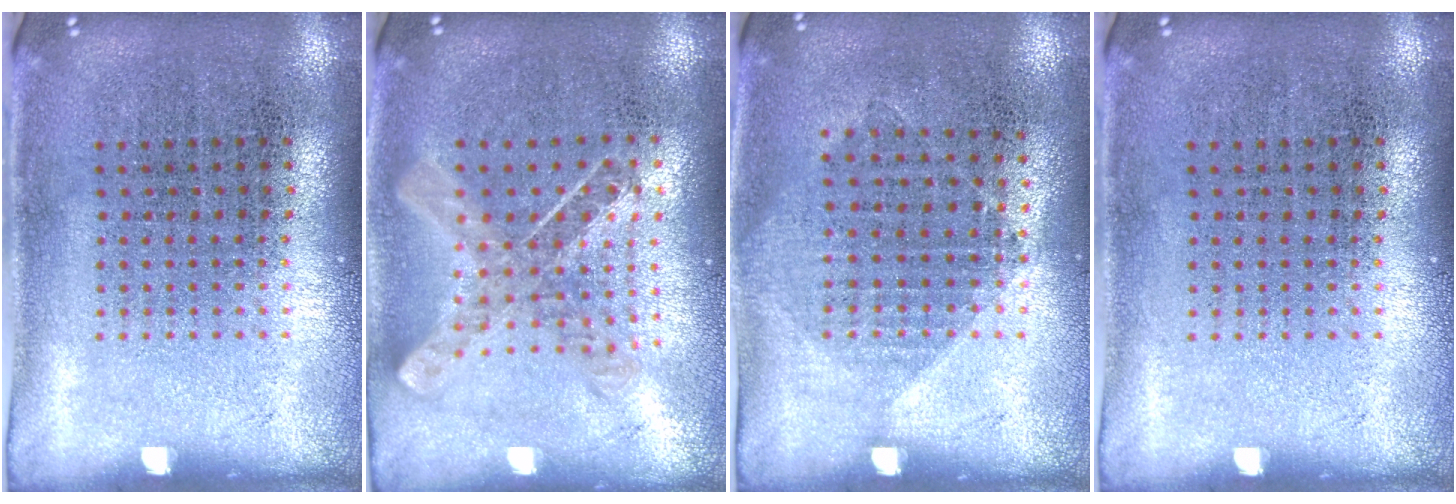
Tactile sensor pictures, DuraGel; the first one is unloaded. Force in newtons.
{"total": 0.9, "press": 0.9, "slide": 0.1}
{"total": 1.1, "press": 0.9, "slide": 0.5}
{"total": 0.0}